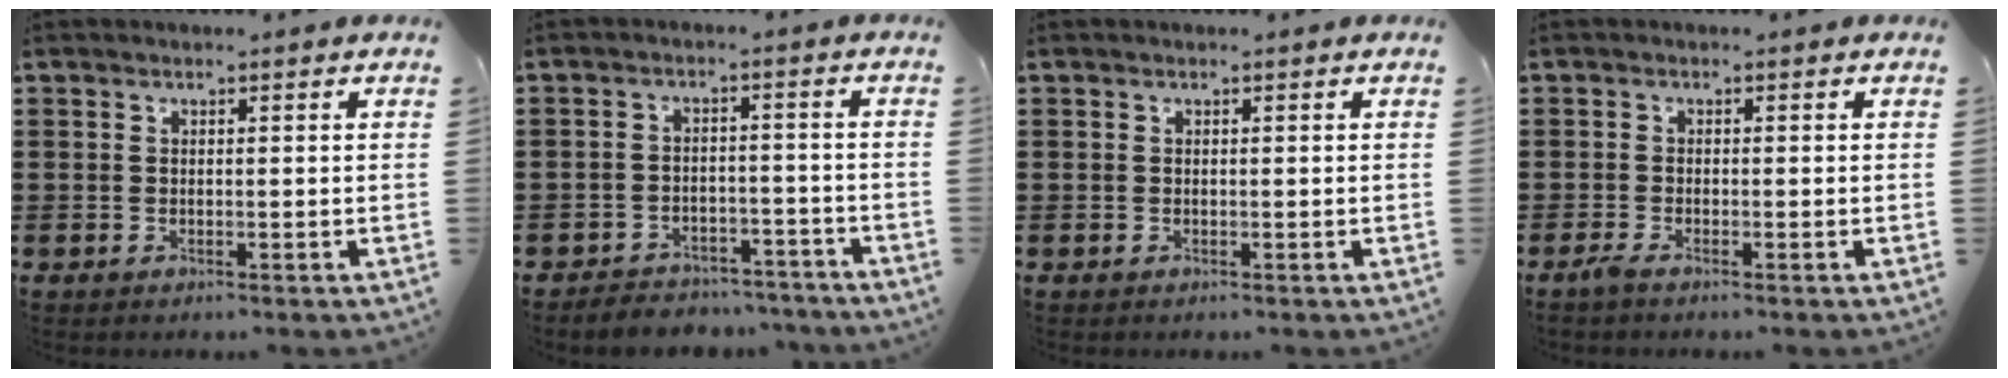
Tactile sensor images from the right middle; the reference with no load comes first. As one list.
[{"total": 3.7, "force": [-3.7, 0.6, -0.1], "torque": [-0.003, 0.004, -0.079]}, {"total": 0.0}, {"total": 1.2, "force": [-0.8, 0.0, 0.9], "torque": [-0.025, -0.007, -0.017]}]